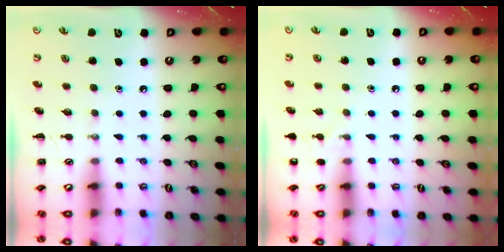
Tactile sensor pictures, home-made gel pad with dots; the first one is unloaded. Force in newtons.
{"total": 5.6, "press": 5.2, "slide": 1.9}